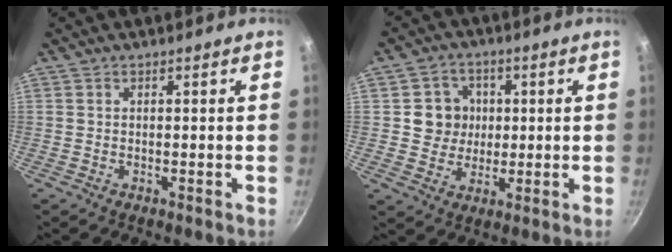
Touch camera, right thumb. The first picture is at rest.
{"total": 7.8, "force": [0.9, 7.3, 2.5], "torque": [-0.001, 0.006, 0.015]}